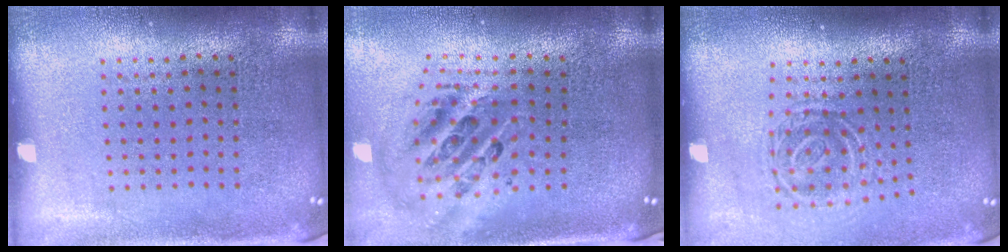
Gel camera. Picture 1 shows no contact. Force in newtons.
{"total": 2.4, "press": 1.7, "slide": 1.7}
{"total": 1.6, "press": 1.1, "slide": 1.2}